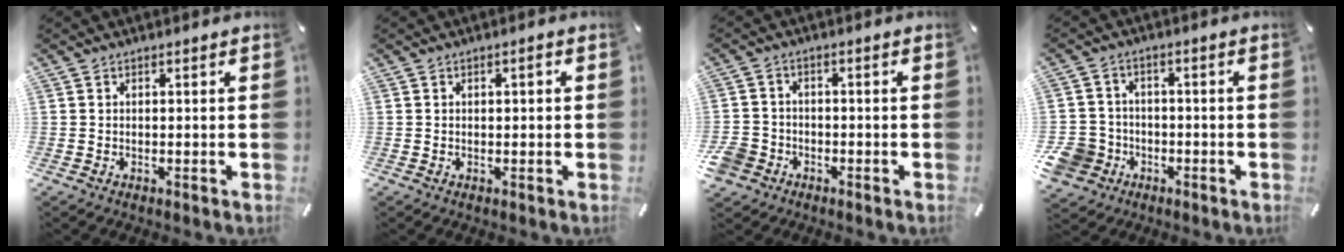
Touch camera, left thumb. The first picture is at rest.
{"total": 1.1, "force": [0.1, 0.6, 0.9], "torque": [-0.010, 0.002, -0.002]}
{"total": 5.3, "force": [-2.7, 4.4, 1.5], "torque": [-0.049, 0.008, -0.053]}
{"total": 8.3, "force": [-3.4, 7.2, 2.3], "torque": [-0.076, 0.027, -0.065]}